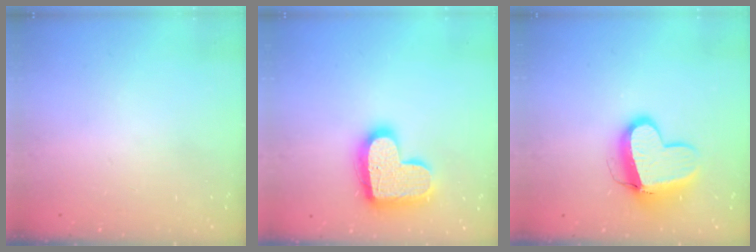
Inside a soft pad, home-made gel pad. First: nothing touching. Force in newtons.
{"total": 17.7, "press": 17.6, "slide": 1.3}
{"total": 12.4, "press": 12.3, "slide": 1.7}